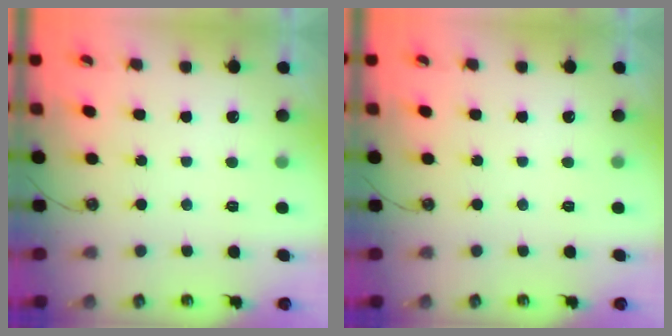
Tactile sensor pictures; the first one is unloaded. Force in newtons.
{"total": 0.0}